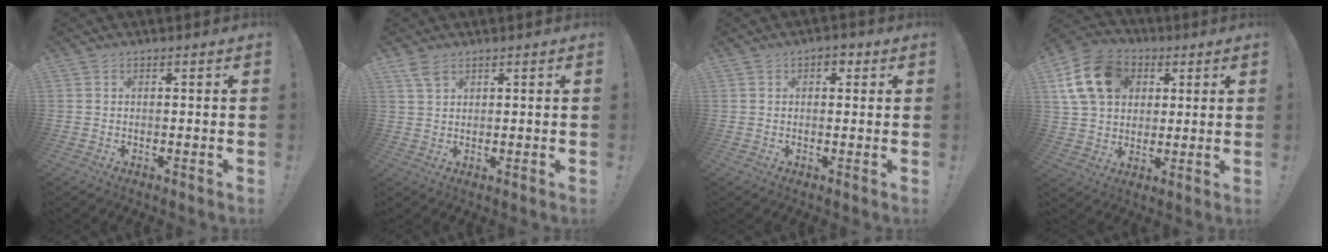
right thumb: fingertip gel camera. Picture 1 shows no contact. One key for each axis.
{"total": 3.6, "fx": 2.2, "fy": 1.6, "fz": 2.3, "tx": -0.048, "ty": -0.004, "tz": 0.042}
{"total": 2.6, "fx": 0.6, "fy": 1.9, "fz": 1.7, "tx": -0.025, "ty": 0.007, "tz": 0.009}
{"total": 16.6, "fx": 5.6, "fy": 12.7, "fz": 9.1, "tx": -0.150, "ty": -0.007, "tz": 0.114}